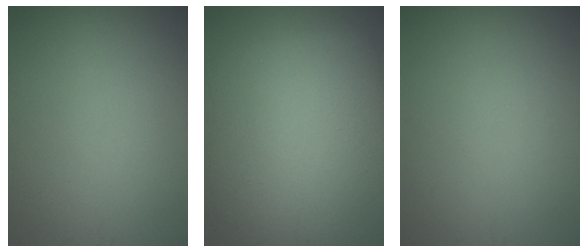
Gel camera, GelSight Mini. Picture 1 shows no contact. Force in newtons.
{"total": 16.4, "press": 16.4, "slide": 0.5}
{"total": 0.0}